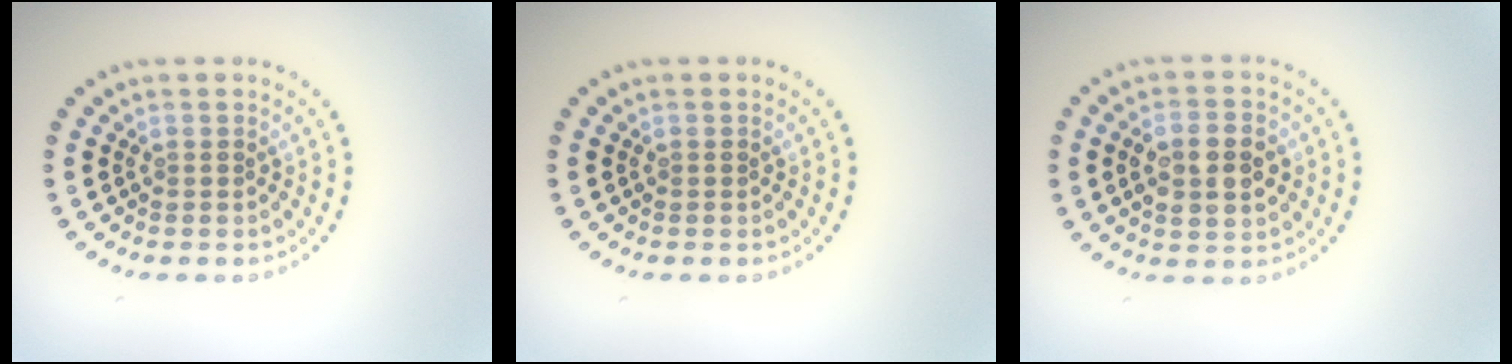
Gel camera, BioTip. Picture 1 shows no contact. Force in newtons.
{"total": 0.0}
{"total": 4.3, "press": 4.3, "slide": 0.4}